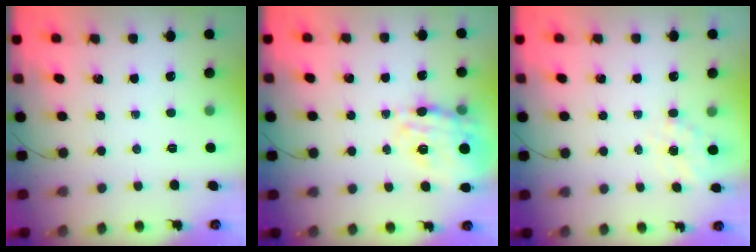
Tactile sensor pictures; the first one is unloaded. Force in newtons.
{"total": 17.1, "press": 16.7, "slide": 3.7}
{"total": 4.7, "press": 4.5, "slide": 1.3}